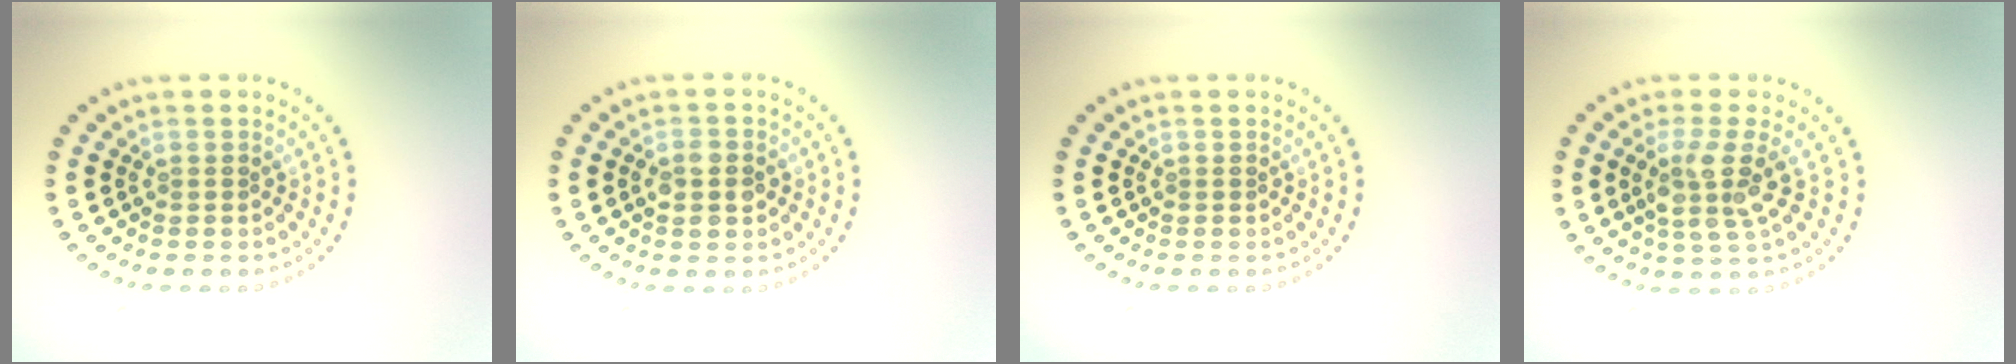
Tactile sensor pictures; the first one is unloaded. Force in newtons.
{"total": 2.7, "press": 2.7, "slide": 0.1}
{"total": 0.0}
{"total": 3.6, "press": 3.0, "slide": 2.1}